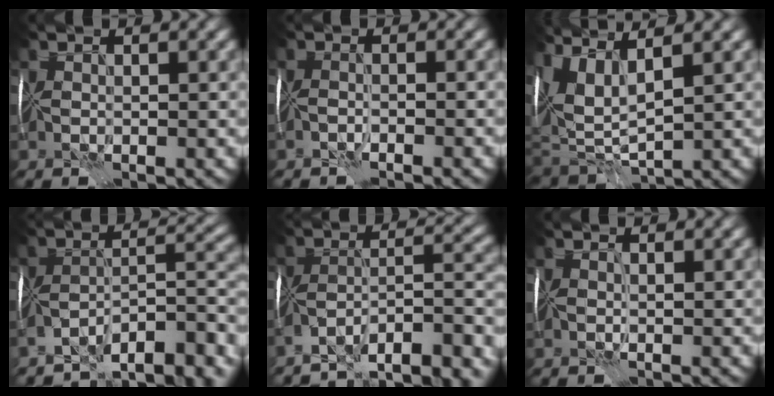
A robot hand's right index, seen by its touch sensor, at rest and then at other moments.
{"total": 1.8, "force": [-1.7, -0.7, 0.1], "torque": [0.000, -0.001, -0.032]}
{"total": 6.6, "force": [2.3, 2.4, 5.7], "torque": [-0.139, -0.005, 0.054]}
{"total": 10.2, "force": [-8.8, 2.6, 4.6], "torque": [-0.047, -0.002, -0.139]}
{"total": 12.6, "force": [-11.3, 2.3, 5.2], "torque": [-0.069, 0.010, -0.155]}
{"total": 0.5, "force": [0.3, -0.2, 0.4], "torque": [-0.010, -0.002, 0.005]}